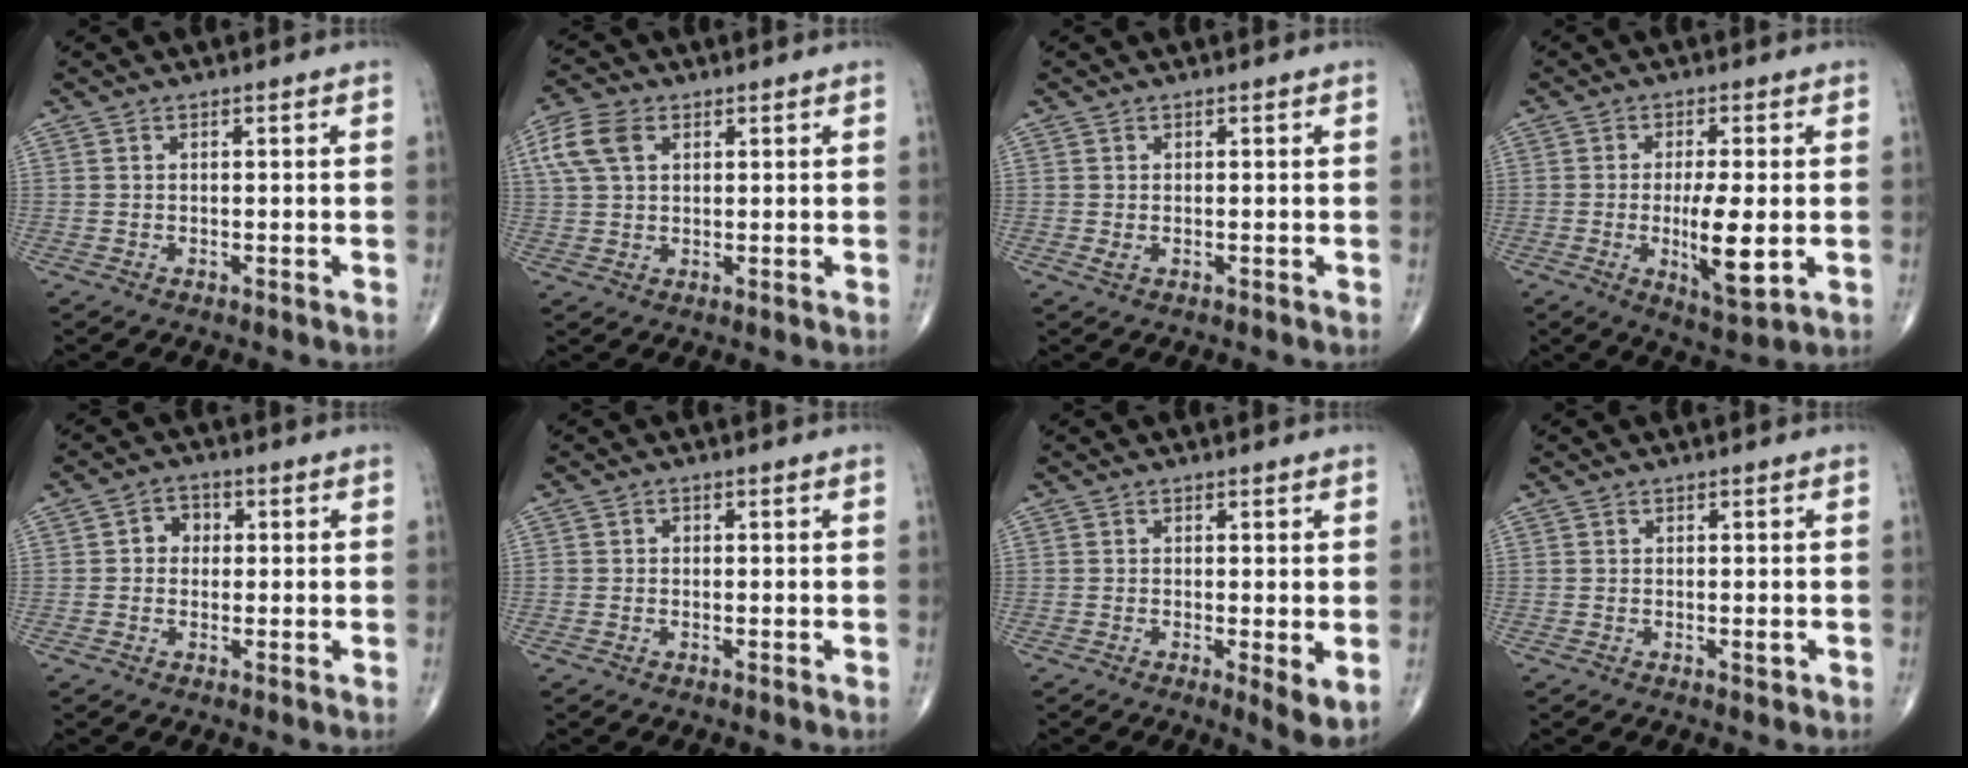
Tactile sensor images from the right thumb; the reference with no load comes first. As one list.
[{"total": 7.5, "force": [2.7, 4.8, 5.1], "torque": [-0.114, 0.012, 0.052]}, {"total": 0.8, "force": [0.0, 0.4, 0.6], "torque": [-0.013, 0.001, 0.001]}, {"total": 9.8, "force": [-1.3, 2.7, 9.3], "torque": [-0.159, -0.018, -0.016]}, {"total": 3.5, "force": [0.3, 3.1, 1.7], "torque": [-0.004, 0.012, -0.004]}, {"total": 0.7, "force": [-0.1, 0.7, 0.2], "torque": [0.004, 0.003, -0.003]}, {"total": 4.2, "force": [-0.5, 1.1, 4.1], "torque": [-0.067, -0.015, -0.012]}, {"total": 0.9, "force": [-0.2, 0.2, 0.8], "torque": [-0.011, -0.003, -0.002]}]